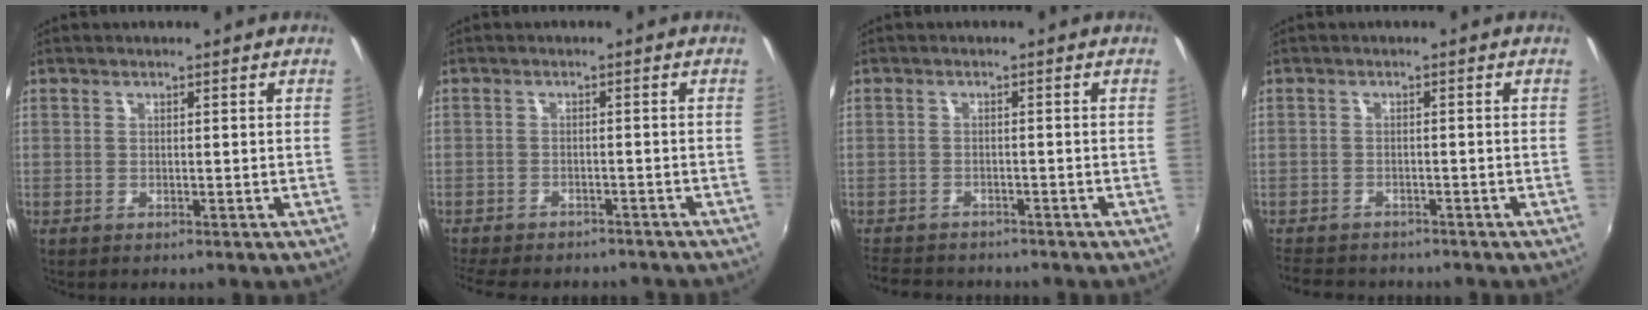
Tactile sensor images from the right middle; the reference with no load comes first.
{"total": 11.9, "force": [-10.3, 3.6, 4.7], "torque": [-0.112, -0.023, -0.147]}
{"total": 6.4, "force": [-5.6, 2.7, 1.4], "torque": [-0.049, -0.005, -0.095]}
{"total": 5.8, "force": [-5.1, 2.6, 1.3], "torque": [-0.045, -0.008, -0.087]}